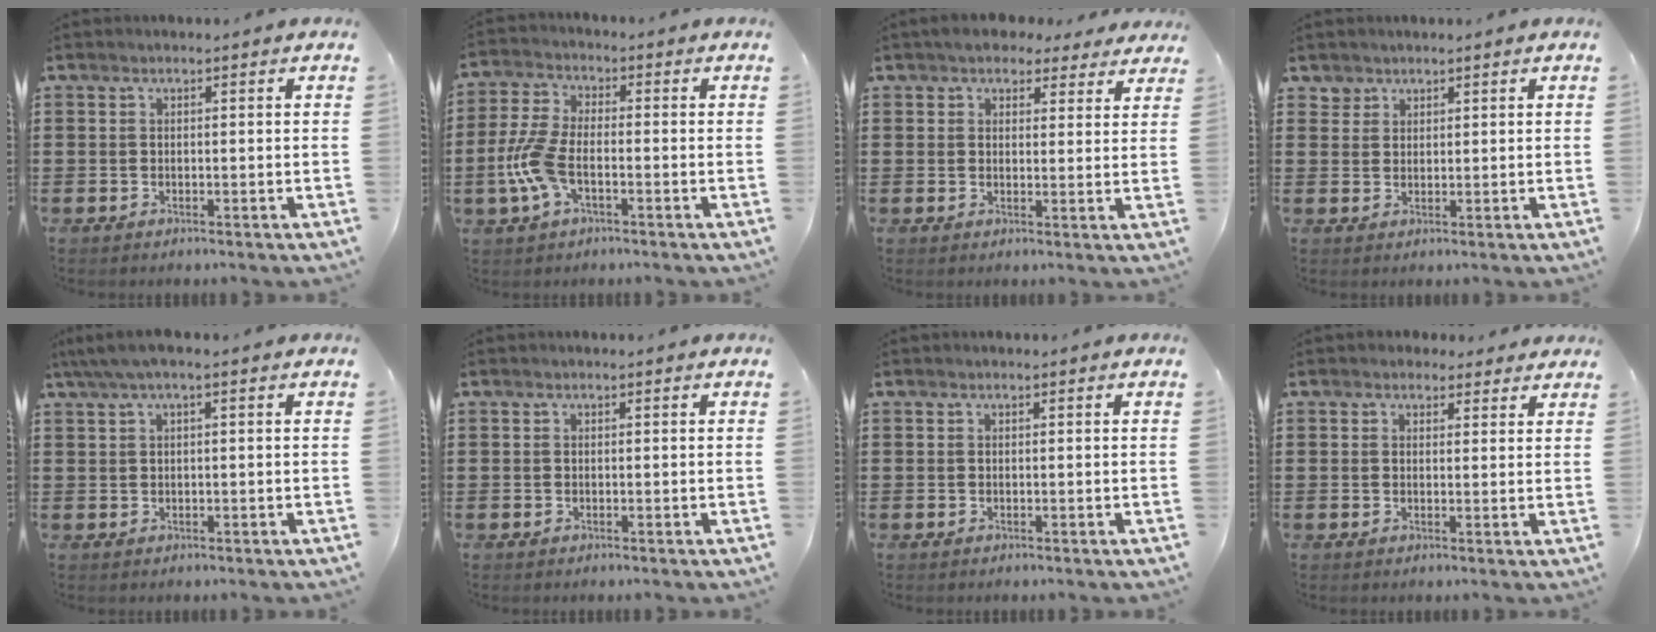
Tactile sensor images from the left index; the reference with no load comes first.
{"total": 8.2, "force": [-2.1, 3.9, 7.0], "torque": [-0.169, -0.011, -0.043]}
{"total": 4.3, "force": [3.6, 2.0, 1.1], "torque": [-0.026, -0.001, 0.067]}
{"total": 2.0, "force": [1.6, 1.3, 0.0], "torque": [-0.007, 0.004, 0.031]}
{"total": 2.1, "force": [0.3, 0.3, 2.0], "torque": [-0.043, -0.002, 0.001]}
{"total": 0.0}
{"total": 0.0}
{"total": 2.1, "force": [1.7, 1.2, 0.2], "torque": [-0.004, 0.004, 0.031]}